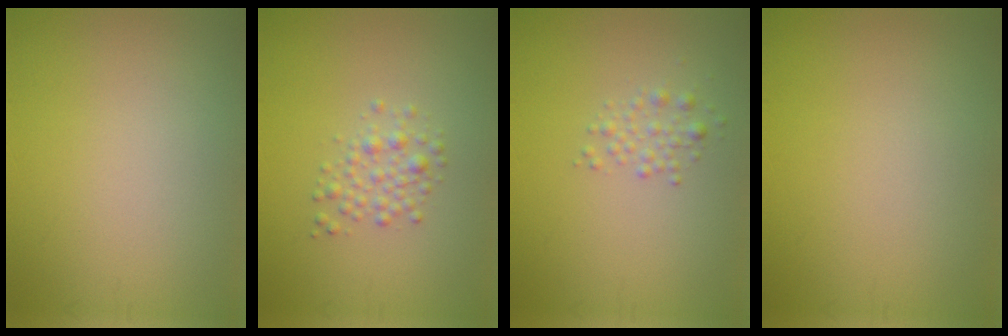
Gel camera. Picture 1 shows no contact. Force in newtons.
{"total": 1.9, "press": 1.9, "slide": 0.0}
{"total": 1.4, "press": 1.4, "slide": 0.0}
{"total": 0.0}